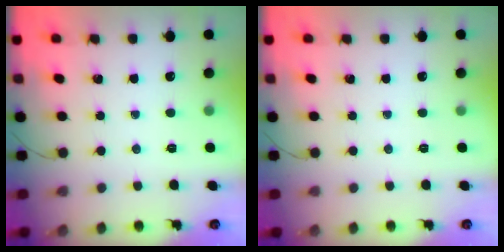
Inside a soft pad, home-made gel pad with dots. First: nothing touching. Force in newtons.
{"total": 0.0}